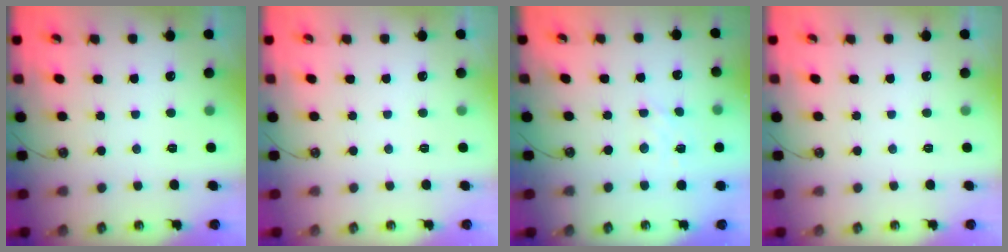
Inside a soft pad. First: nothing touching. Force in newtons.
{"total": 0.0}
{"total": 3.4, "press": 3.3, "slide": 0.3}
{"total": 0.0}